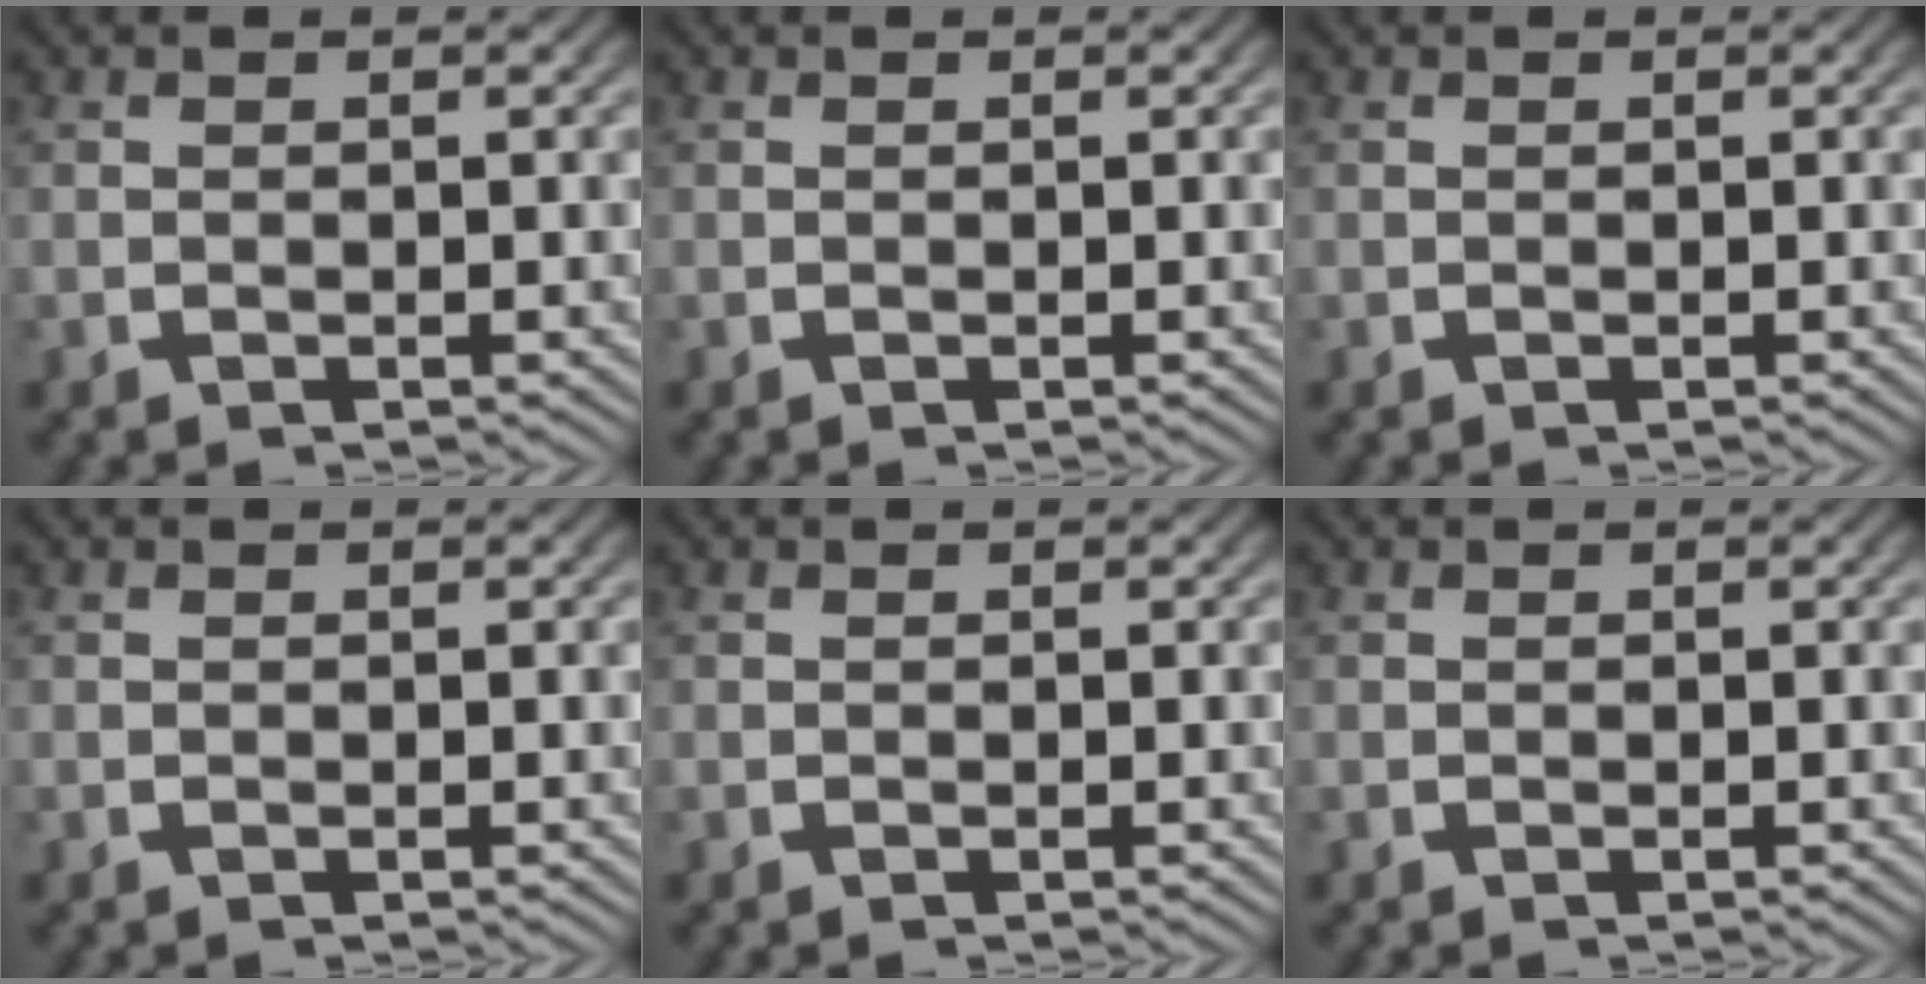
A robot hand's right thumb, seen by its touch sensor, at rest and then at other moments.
{"total": 0.0}
{"total": 0.0}
{"total": 0.0}
{"total": 0.0}
{"total": 0.0}